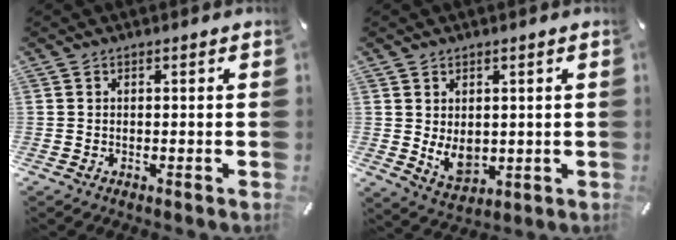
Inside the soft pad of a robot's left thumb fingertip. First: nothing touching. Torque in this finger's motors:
{"motor_torque": [1.26, 1.44, 0.34, -0.22, 0.25]}